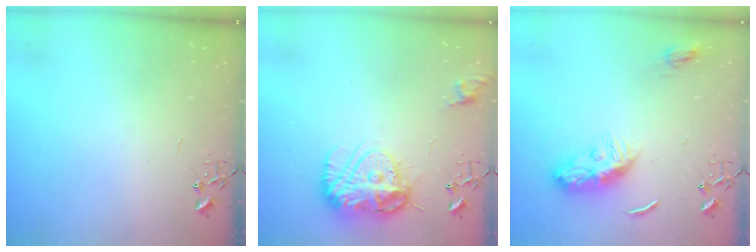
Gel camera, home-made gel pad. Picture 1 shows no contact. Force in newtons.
{"total": 14.7, "press": 14.7, "slide": 1.0}
{"total": 10.6, "press": 10.5, "slide": 0.7}